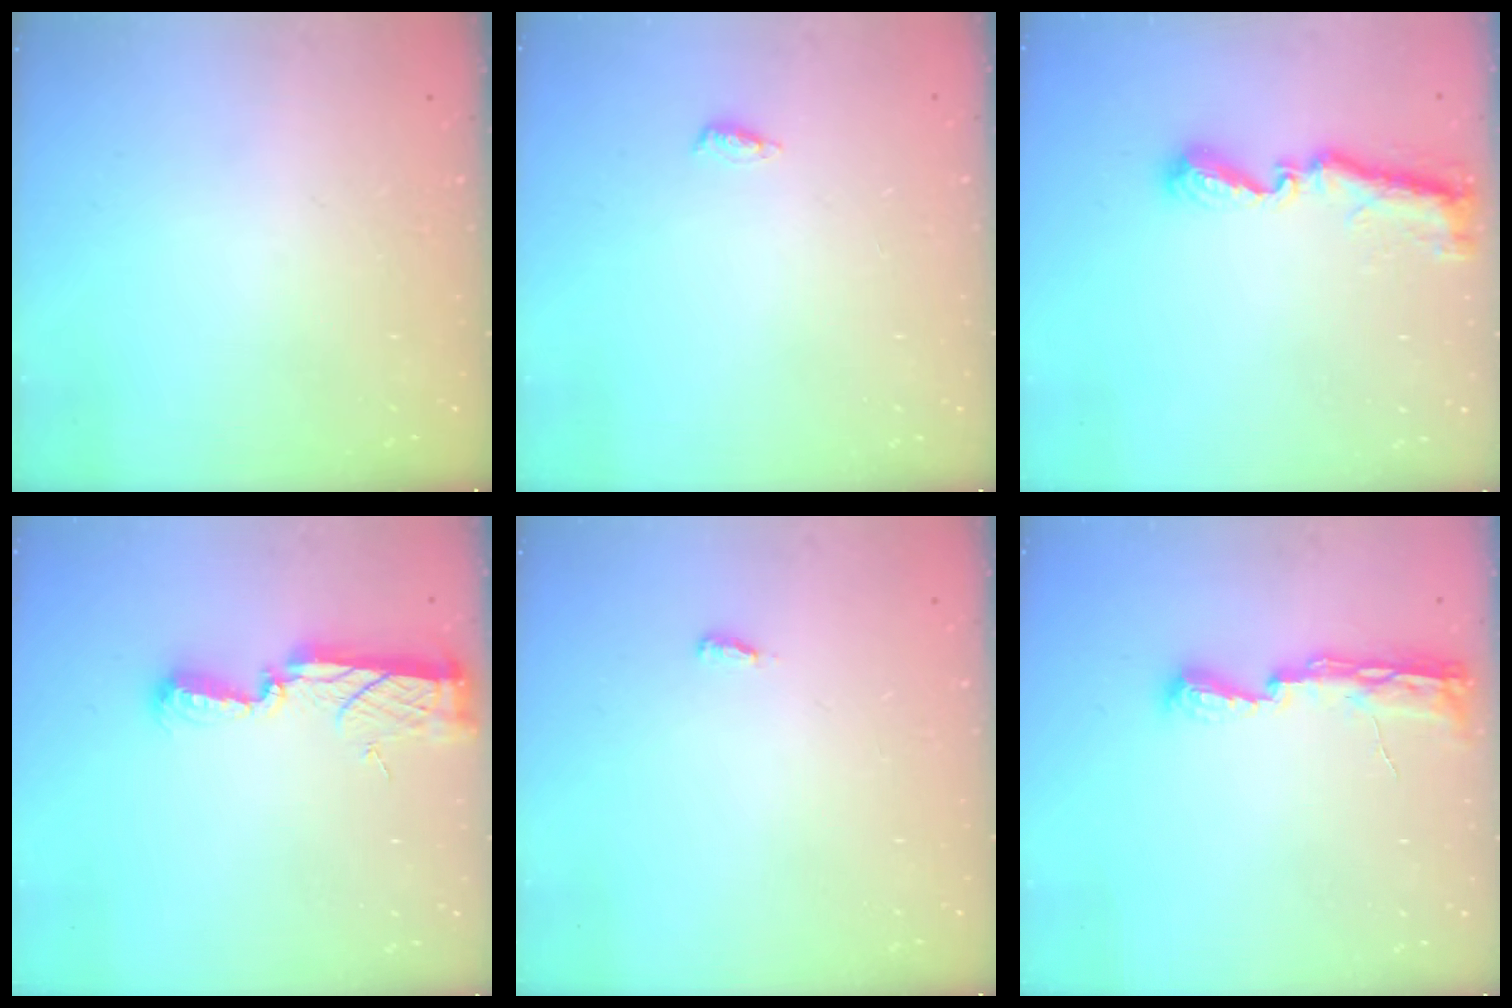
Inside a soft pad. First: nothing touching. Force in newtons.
{"total": 3.8, "press": 3.6, "slide": 1.2}
{"total": 8.8, "press": 8.8, "slide": 0.7}
{"total": 9.0, "press": 8.9, "slide": 0.8}
{"total": 2.6, "press": 2.4, "slide": 1.0}
{"total": 8.9, "press": 8.5, "slide": 2.3}